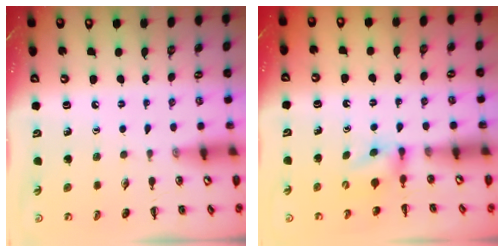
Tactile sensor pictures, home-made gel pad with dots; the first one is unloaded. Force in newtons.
{"total": 4.4, "press": 4.2, "slide": 1.2}